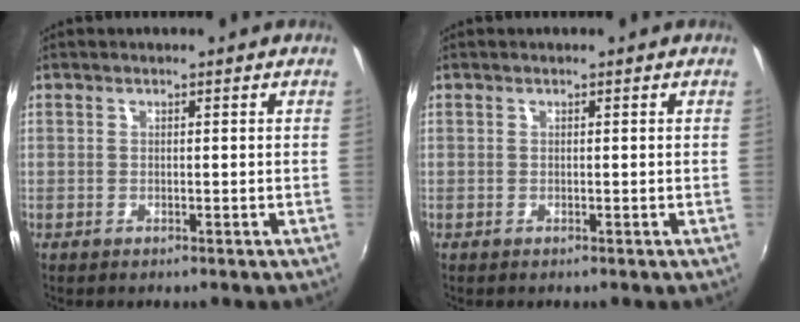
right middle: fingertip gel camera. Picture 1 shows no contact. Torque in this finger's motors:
{"motor_torque": [-0.10, 0.11, 0.00, 0.00]}